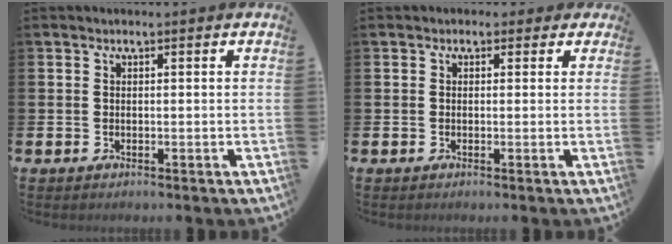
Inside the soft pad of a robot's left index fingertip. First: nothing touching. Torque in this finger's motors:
{"motor_torque": [1.11, -1.04, 0.22, 0.11]}